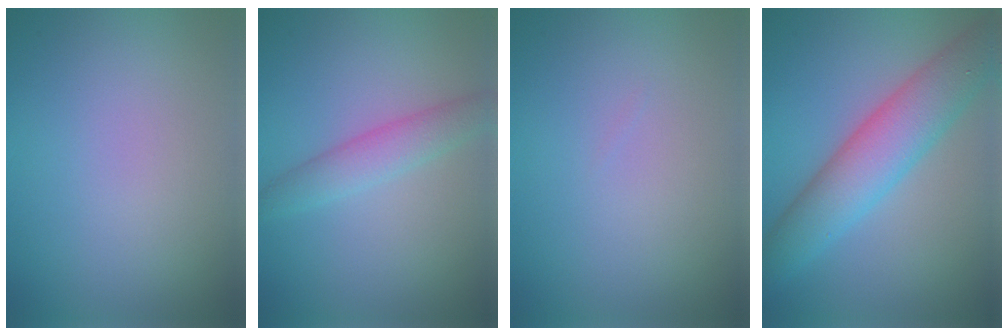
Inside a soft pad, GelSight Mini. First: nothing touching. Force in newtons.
{"total": 2.8, "press": 2.8, "slide": 0.2}
{"total": 0.0}
{"total": 7.0, "press": 7.0, "slide": 0.2}